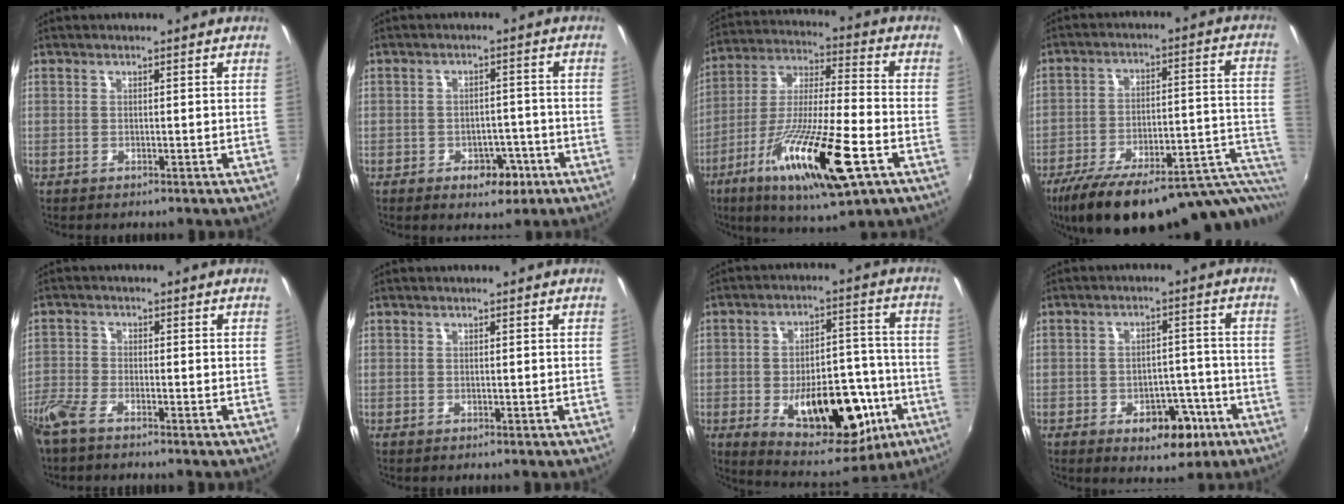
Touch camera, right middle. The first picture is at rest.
{"total": 4.8, "force": [-2.7, 3.0, 2.6], "torque": [-0.043, 0.006, -0.026]}
{"total": 20.7, "force": [-9.2, 3.3, 18.3], "torque": [-0.339, -0.046, -0.165]}
{"total": 25.4, "force": [-18.0, 5.9, 17.0], "torque": [-0.232, -0.045, -0.249]}
{"total": 5.6, "force": [-4.4, 1.4, 3.0], "torque": [-0.083, -0.016, -0.095]}
{"total": 0.0}
{"total": 19.7, "force": [-6.7, 9.8, 15.7], "torque": [-0.242, -0.001, -0.074]}
{"total": 7.9, "force": [-4.2, 4.6, 4.9], "torque": [-0.071, 0.013, -0.043]}